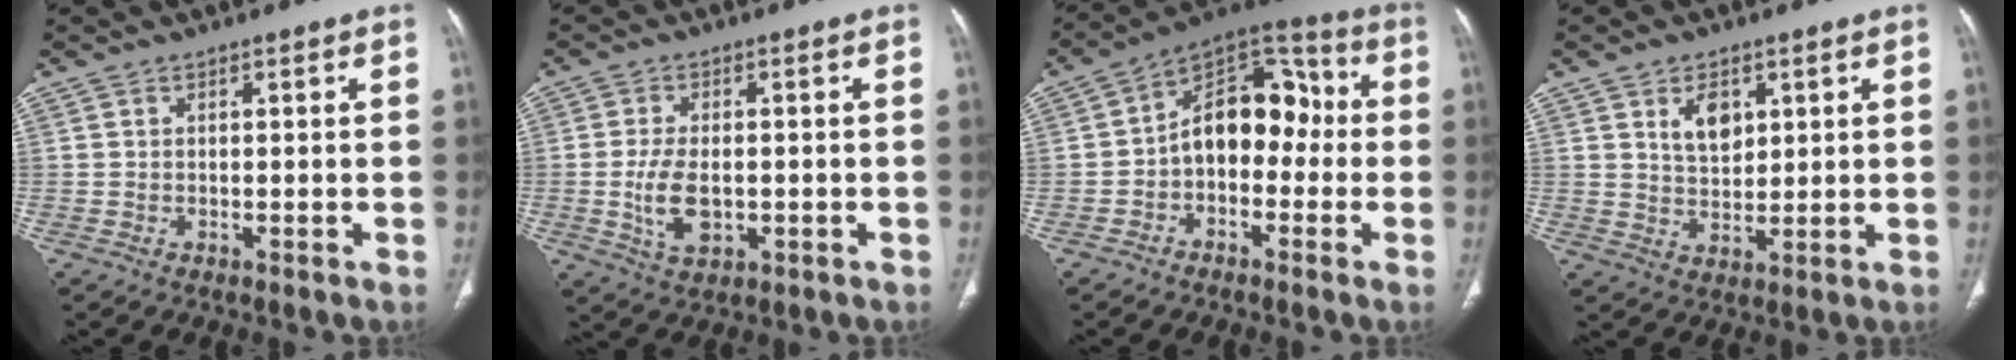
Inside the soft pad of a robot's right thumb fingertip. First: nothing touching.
{"total": 7.2, "force": [-1.1, 4.0, 5.9], "torque": [-0.112, -0.004, -0.013]}
{"total": 13.4, "force": [-1.3, 8.9, 9.9], "torque": [-0.113, 0.050, -0.039]}
{"total": 5.9, "force": [2.5, 3.6, 3.9], "torque": [-0.047, -0.020, 0.049]}